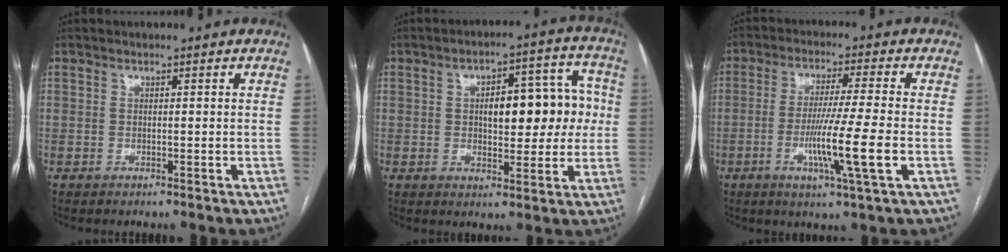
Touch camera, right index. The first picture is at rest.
{"total": 11.6, "force": [0.9, 5.0, 10.4], "torque": [-0.135, 0.038, 0.020]}
{"total": 10.5, "force": [-2.9, -0.9, 10.0], "torque": [-0.186, -0.019, -0.054]}